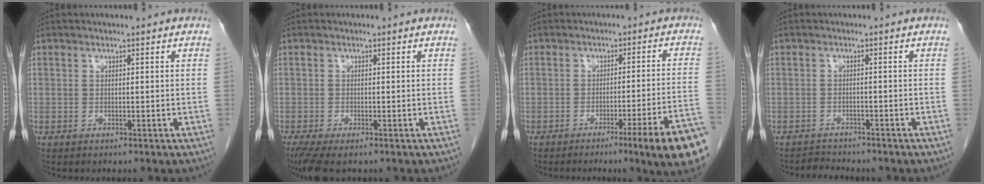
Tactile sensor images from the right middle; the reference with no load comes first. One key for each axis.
{"total": 4.8, "fx": -3.3, "fy": 1.3, "fz": 3.2, "tx": -0.059, "ty": -0.015, "tz": -0.055}
{"total": 11.6, "fx": -7.0, "fy": -1.2, "fz": 9.1, "tx": -0.082, "ty": -0.004, "tz": -0.095}
{"total": 2.7, "fx": -2.6, "fy": 0.7, "fz": -0.2, "tx": -0.001, "ty": -0.007, "tz": -0.040}